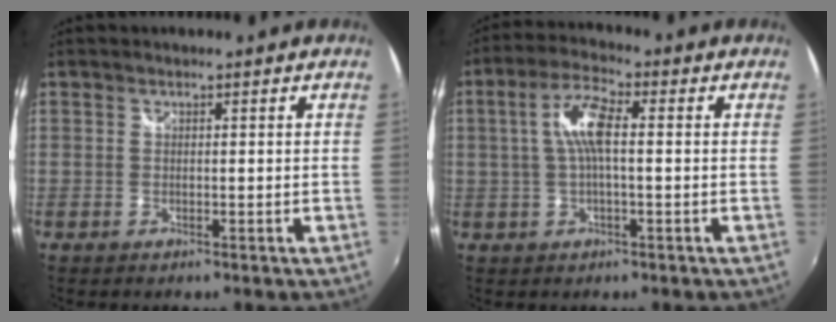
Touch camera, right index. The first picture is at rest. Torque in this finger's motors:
{"motor_torque": [0.58, -0.06, 0.54, 0.13]}